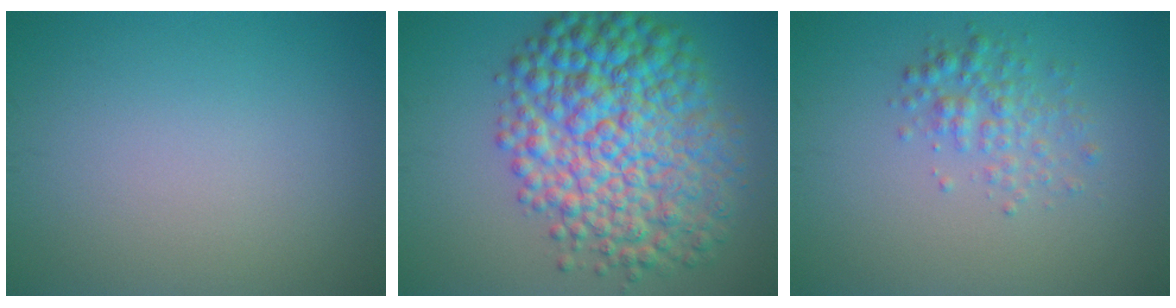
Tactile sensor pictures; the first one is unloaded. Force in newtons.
{"total": 11.2, "press": 11.2, "slide": 0.0}
{"total": 2.5, "press": 2.5, "slide": 0.1}